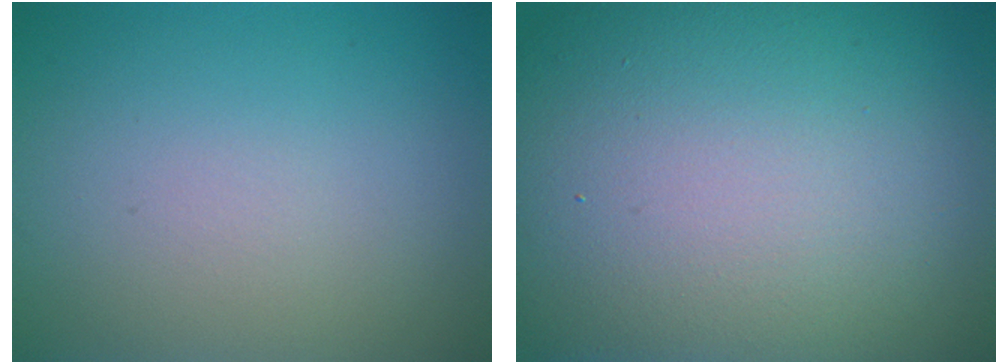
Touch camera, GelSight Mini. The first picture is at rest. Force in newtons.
{"total": 21.4, "press": 21.4, "slide": 0.5}